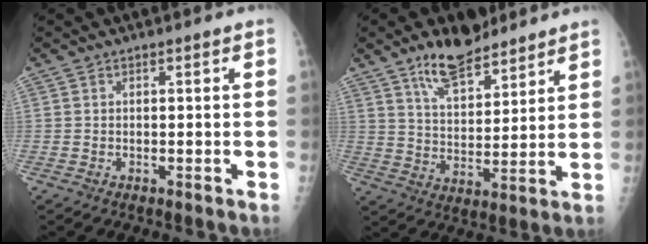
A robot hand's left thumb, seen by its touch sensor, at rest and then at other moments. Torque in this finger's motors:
{"motor_torque": [0.14, 0.12, 0.15, -0.04, 0.07]}